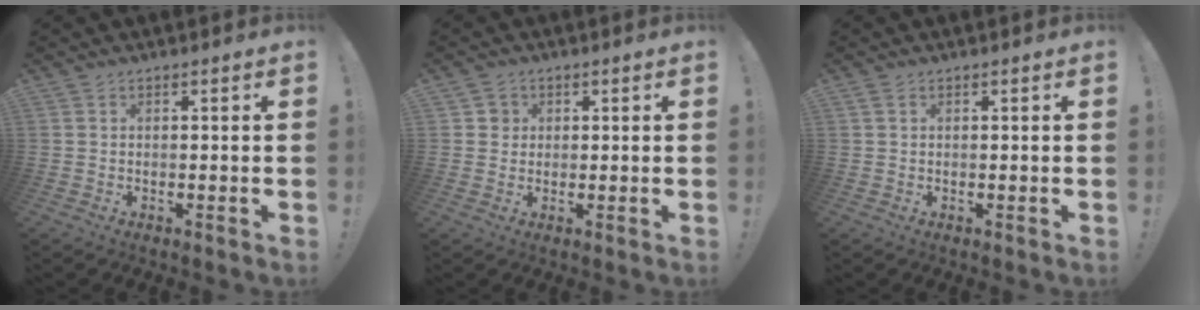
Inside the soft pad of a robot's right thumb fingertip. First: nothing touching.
{"total": 2.7, "force": [0.5, 2.6, 0.5], "torque": [-0.007, 0.002, 0.009]}
{"total": 0.9, "force": [0.4, 0.6, 0.5], "torque": [-0.018, 0.006, 0.008]}